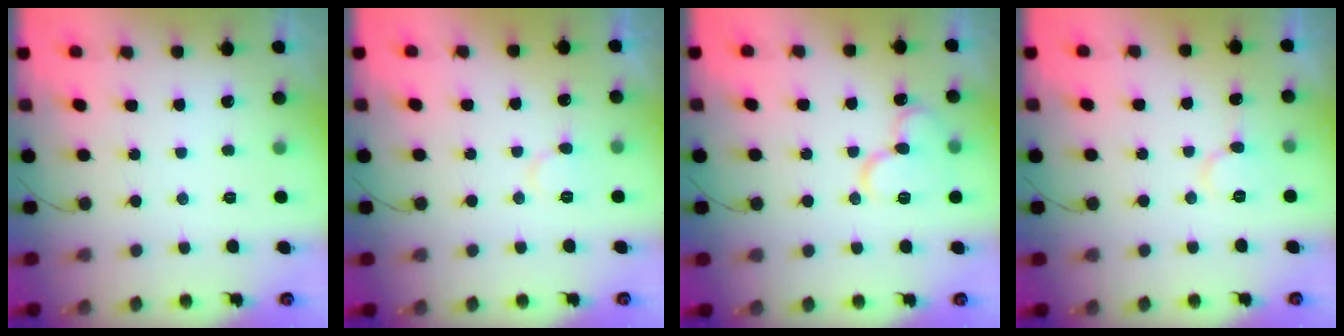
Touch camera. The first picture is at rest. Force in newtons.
{"total": 6.2, "press": 6.2, "slide": 0.4}
{"total": 13.4, "press": 13.3, "slide": 1.6}
{"total": 5.8, "press": 5.8, "slide": 0.1}